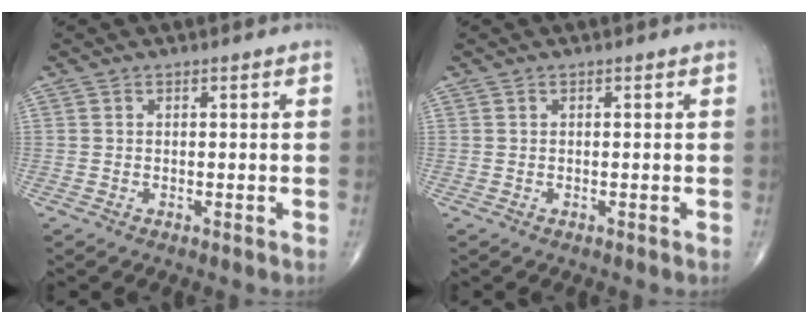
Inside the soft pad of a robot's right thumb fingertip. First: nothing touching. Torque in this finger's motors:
{"motor_torque": [-0.01, 0.04, -0.14, -0.15, 0.01]}